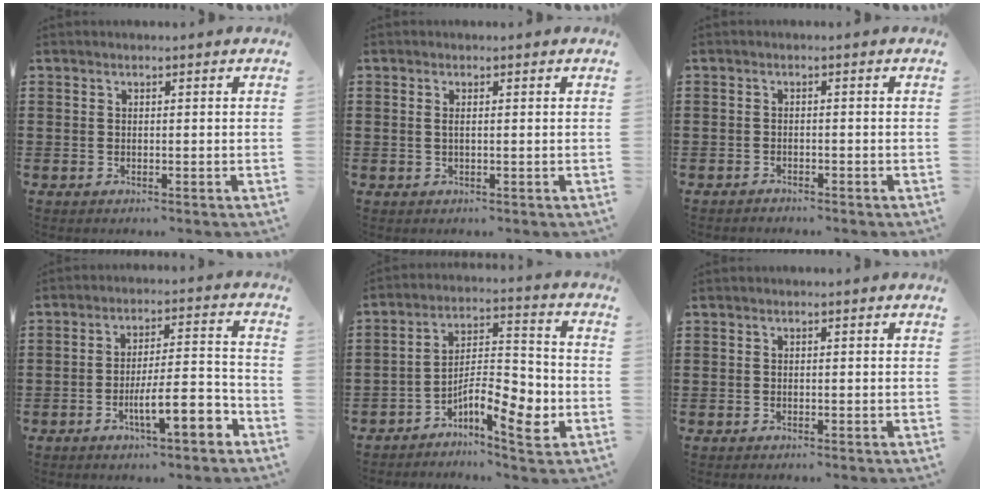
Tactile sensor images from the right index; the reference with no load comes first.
{"total": 0.9, "force": [0.2, 0.2, 0.9], "torque": [-0.019, 0.002, 0.002]}
{"total": 1.2, "force": [-1.1, 0.2, 0.0], "torque": [-0.003, 0.003, -0.025]}
{"total": 9.2, "force": [-4.3, 2.2, 7.8], "torque": [-0.123, 0.002, -0.074]}
{"total": 9.3, "force": [-4.7, 3.0, 7.5], "torque": [-0.136, 0.009, -0.083]}
{"total": 0.0}